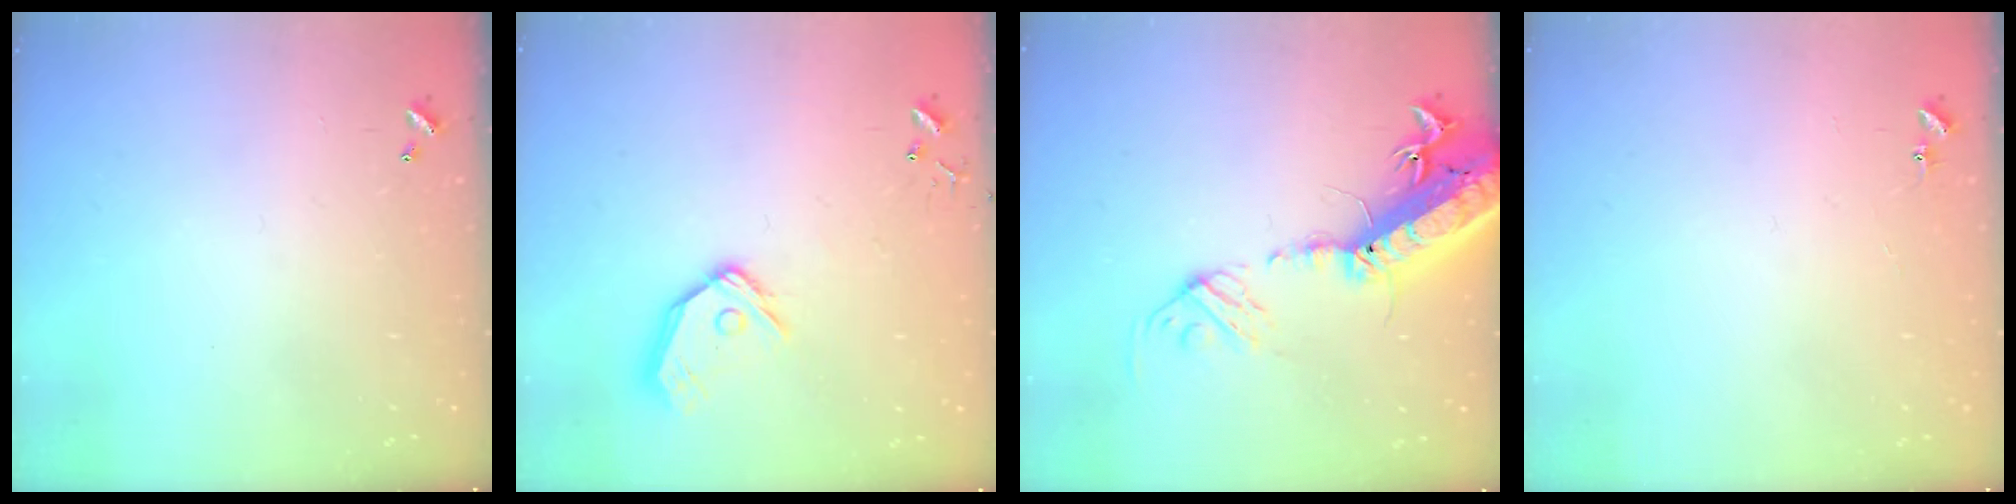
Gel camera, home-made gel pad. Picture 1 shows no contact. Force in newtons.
{"total": 12.7, "press": 12.5, "slide": 2.0}
{"total": 23.3, "press": 22.7, "slide": 5.2}
{"total": 5.4, "press": 5.4, "slide": 0.6}